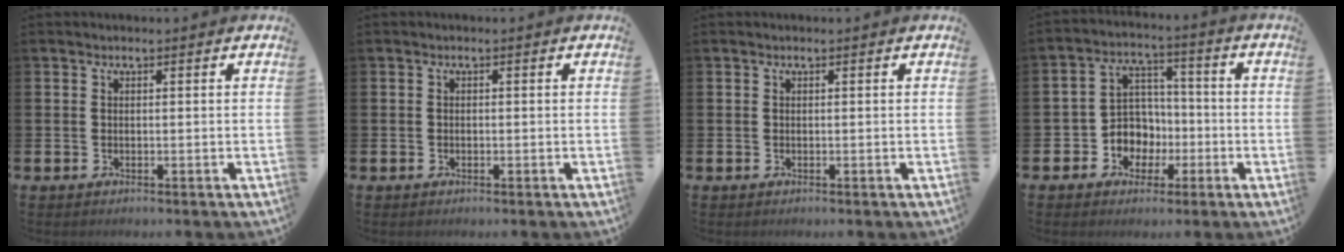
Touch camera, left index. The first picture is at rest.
{"total": 0.5, "force": [-0.3, 0.4, 0.1], "torque": [-0.003, 0.004, -0.007]}
{"total": 0.0}
{"total": 6.6, "force": [-1.4, 6.2, 1.9], "torque": [-0.066, 0.002, -0.030]}